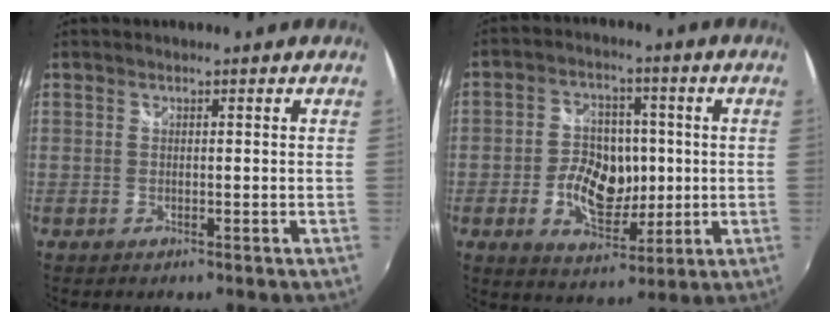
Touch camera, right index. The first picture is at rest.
{"total": 11.1, "force": [-1.4, 7.7, 7.9], "torque": [-0.154, 0.008, -0.015]}